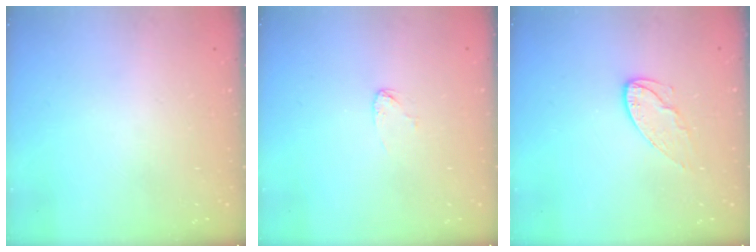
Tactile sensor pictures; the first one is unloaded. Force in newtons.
{"total": 3.0, "press": 3.0, "slide": 0.2}
{"total": 7.9, "press": 7.9, "slide": 0.2}